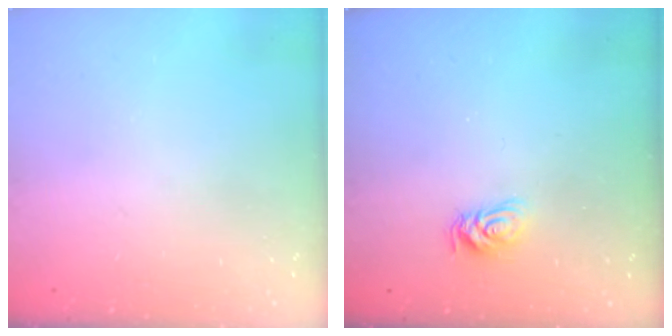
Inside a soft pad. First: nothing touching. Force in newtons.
{"total": 7.2, "press": 7.1, "slide": 0.7}